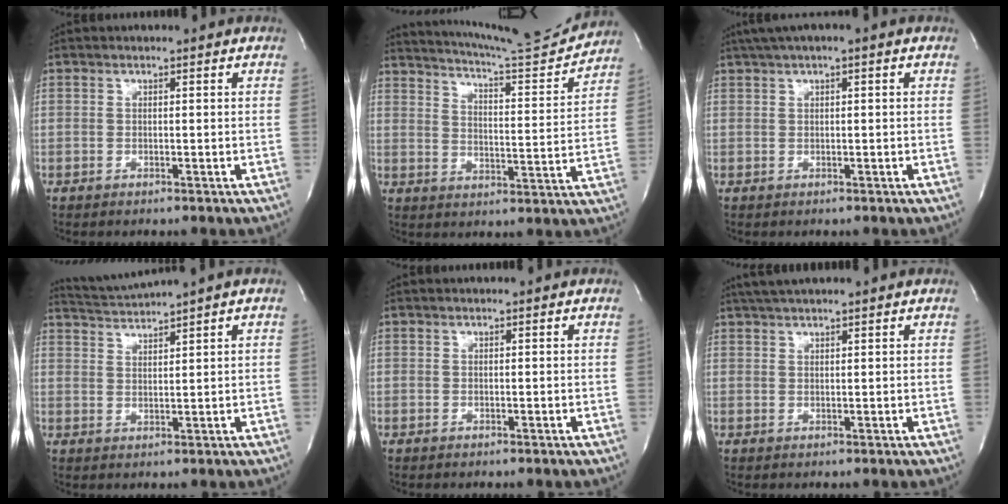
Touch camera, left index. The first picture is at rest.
{"total": 15.5, "force": [14.8, -0.3, 4.5], "torque": [-0.079, -0.053, 0.202]}
{"total": 3.5, "force": [1.6, 0.3, 3.1], "torque": [-0.058, 0.015, 0.026]}
{"total": 3.8, "force": [3.3, -1.9, 0.1], "torque": [-0.008, -0.017, 0.071]}
{"total": 0.0}
{"total": 4.1, "force": [3.4, 0.0, 2.2], "torque": [-0.038, 0.018, 0.061]}